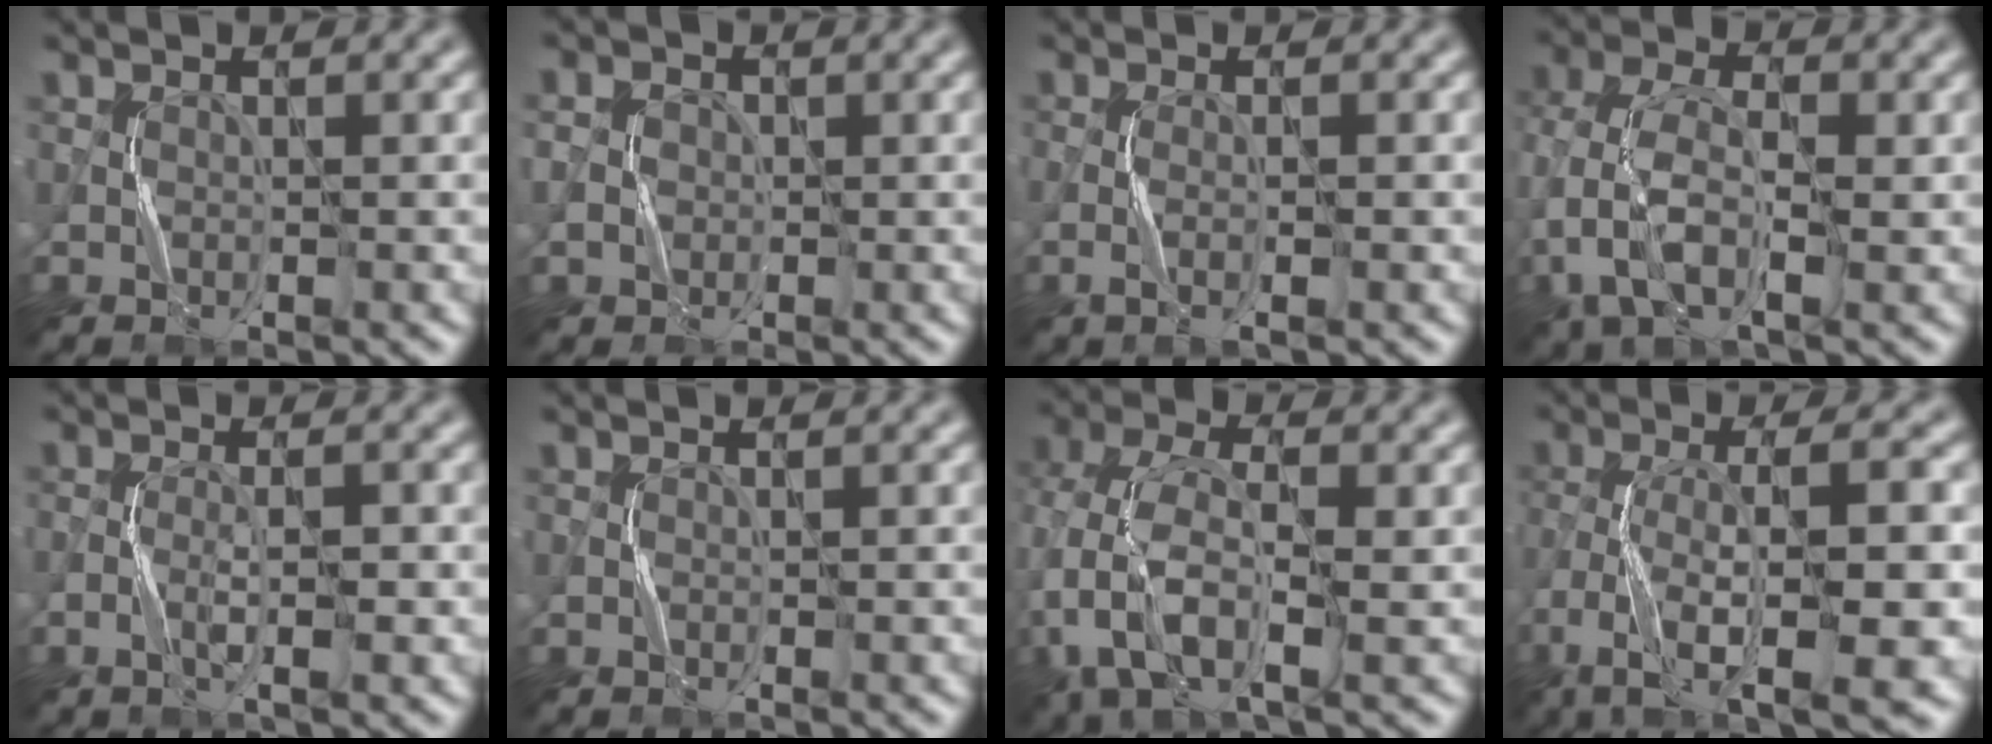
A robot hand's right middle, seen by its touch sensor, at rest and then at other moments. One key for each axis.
{"total": 2.3, "fx": -0.1, "fy": 2.1, "fz": 1.0, "tx": -0.010, "ty": -0.001, "tz": -0.006}
{"total": 1.7, "fx": -0.3, "fy": 0.2, "fz": 1.7, "tx": -0.038, "ty": -0.005, "tz": -0.010}
{"total": 7.2, "fx": -1.1, "fy": 4.4, "fz": 5.6, "tx": -0.126, "ty": 0.008, "tz": -0.035}
{"total": 2.1, "fx": -0.6, "fy": 0.3, "fz": 2.0, "tx": -0.040, "ty": -0.001, "tz": -0.016}
{"total": 0.0}
{"total": 8.1, "fx": -1.0, "fy": 4.8, "fz": 6.5, "tx": -0.154, "ty": -0.002, "tz": -0.035}
{"total": 10.3, "fx": -4.7, "fy": 3.0, "fz": 8.7, "tx": -0.145, "ty": -0.002, "tz": -0.080}